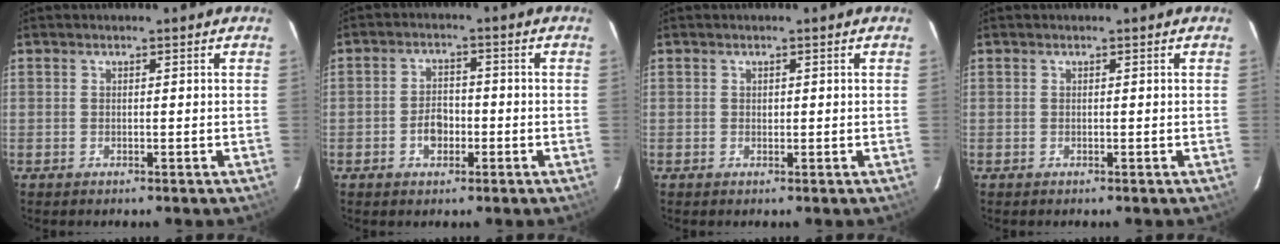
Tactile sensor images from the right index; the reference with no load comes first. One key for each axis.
{"total": 4.3, "fx": -1.7, "fy": 3.0, "fz": 2.5, "tx": -0.049, "ty": 0.006, "tz": -0.025}
{"total": 0.5, "fx": 0.1, "fy": 0.5, "fz": 0.1, "tx": -0.001, "ty": 0.002, "tz": 0.003}
{"total": 0.0}